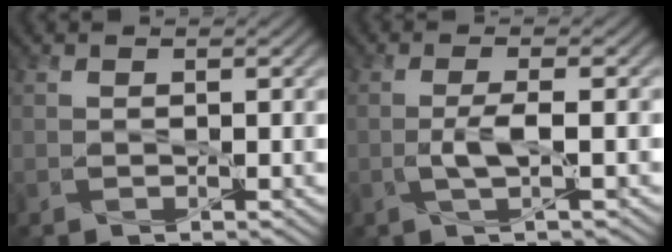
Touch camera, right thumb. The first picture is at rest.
{"total": 2.8, "force": [-0.6, 0.4, 2.7], "torque": [-0.058, 0.005, -0.017]}